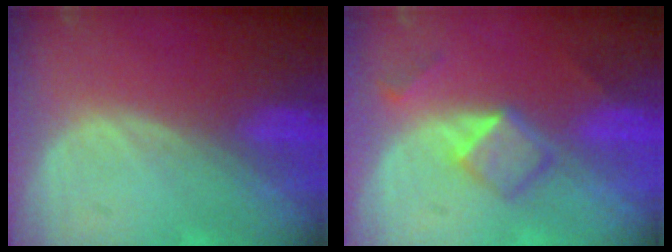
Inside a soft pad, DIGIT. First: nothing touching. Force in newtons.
{"total": 5.3, "press": 4.5, "slide": 2.9}